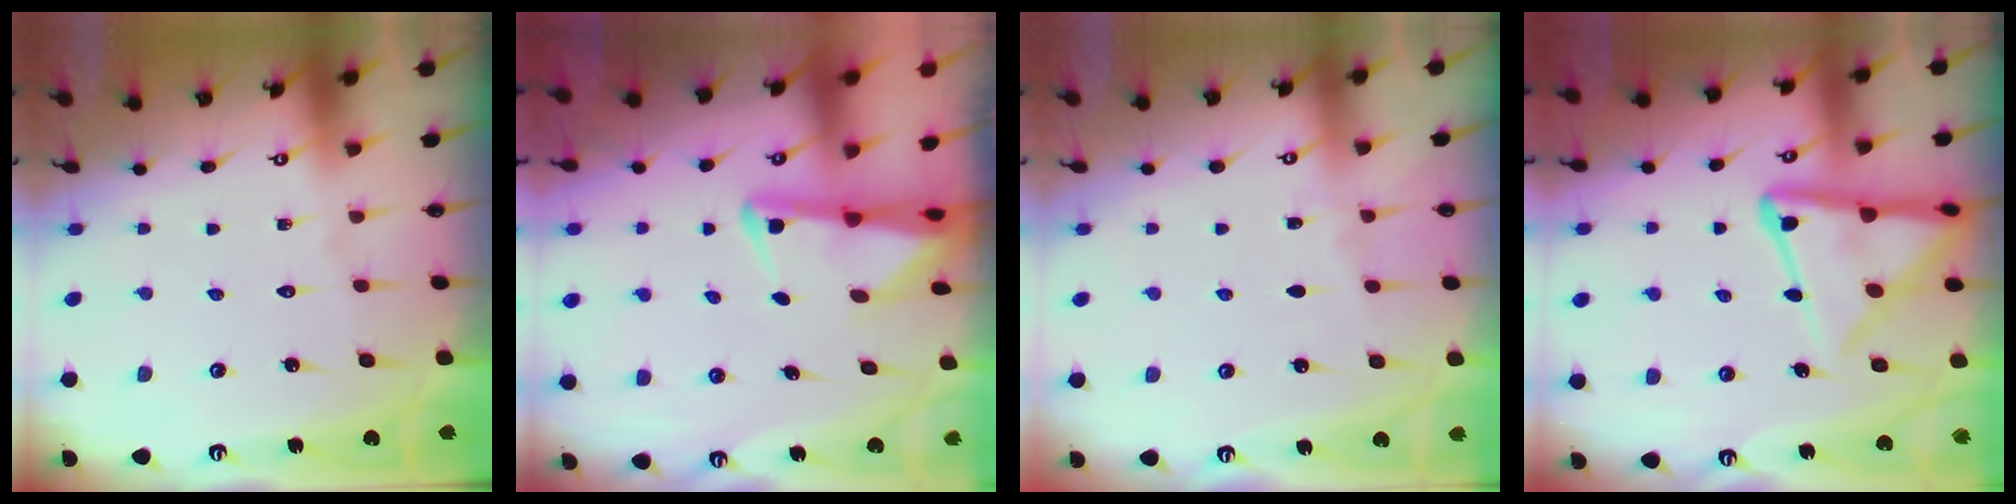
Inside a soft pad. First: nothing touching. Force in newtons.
{"total": 2.7, "press": 2.6, "slide": 0.6}
{"total": 2.4, "press": 2.4, "slide": 0.4}
{"total": 13.3, "press": 13.2, "slide": 1.4}